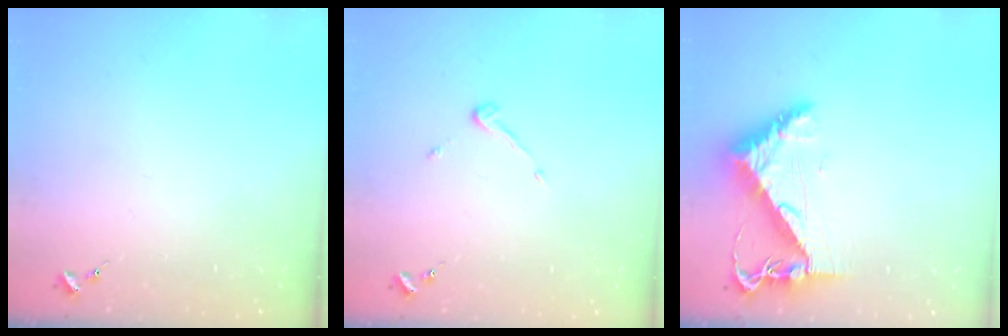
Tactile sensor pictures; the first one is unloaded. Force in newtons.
{"total": 3.6, "press": 3.6, "slide": 0.2}
{"total": 8.3, "press": 8.2, "slide": 1.0}